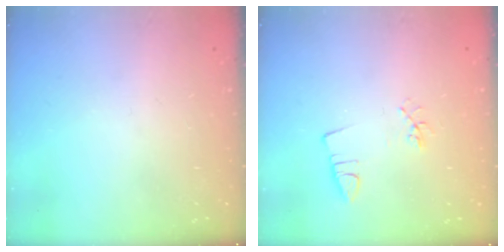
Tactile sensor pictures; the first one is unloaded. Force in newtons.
{"total": 2.6, "press": 2.3, "slide": 1.3}